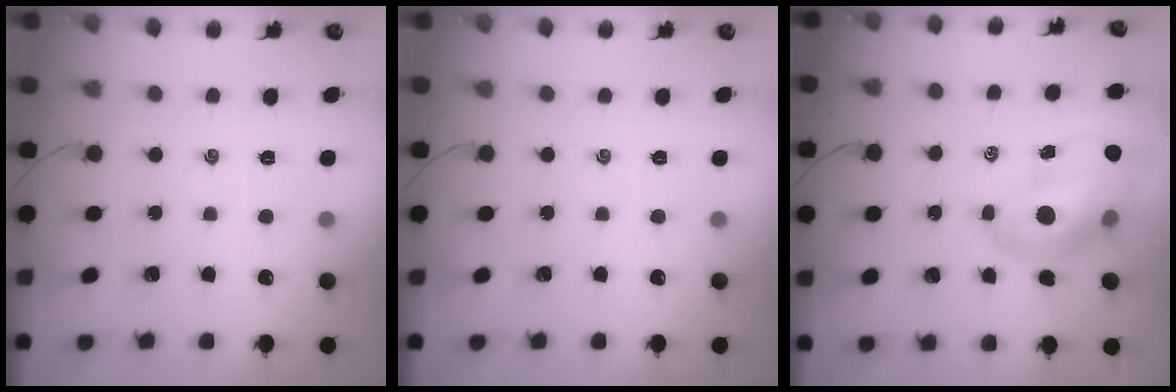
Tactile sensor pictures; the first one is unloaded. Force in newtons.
{"total": 0.0}
{"total": 15.6, "press": 14.9, "slide": 4.6}